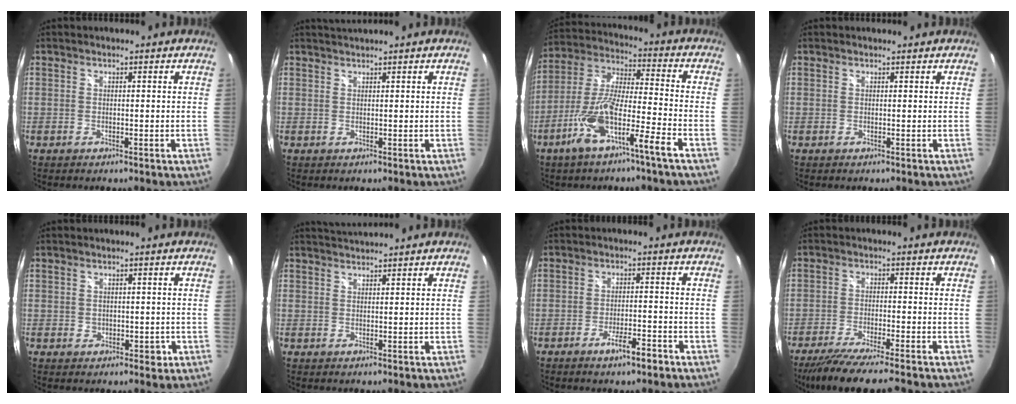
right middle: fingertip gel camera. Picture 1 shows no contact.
{"total": 1.5, "force": [1.4, -0.5, 0.3], "torque": [-0.005, -0.003, 0.025]}
{"total": 12.8, "force": [-7.1, 0.8, 10.6], "torque": [-0.215, -0.002, -0.135]}
{"total": 0.7, "force": [0.7, 0.1, 0.0], "torque": [-0.004, 0.002, 0.010]}
{"total": 2.2, "force": [-0.3, 1.9, 1.0], "torque": [-0.006, -0.001, -0.003]}
{"total": 2.4, "force": [2.4, -0.4, 0.3], "torque": [-0.005, 0.001, 0.042]}
{"total": 4.9, "force": [-3.3, 0.9, 3.5], "torque": [-0.068, -0.004, -0.051]}
{"total": 9.9, "force": [-8.4, -0.3, 5.2], "torque": [-0.112, -0.030, -0.141]}